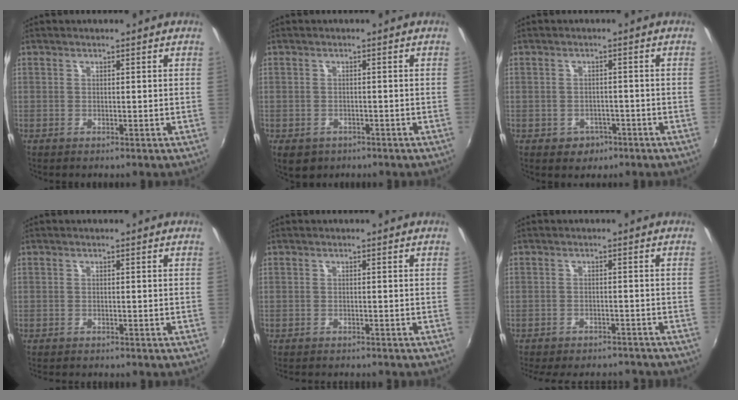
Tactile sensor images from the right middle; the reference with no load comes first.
{"total": 4.7, "force": [-2.6, 3.3, 2.0], "torque": [-0.045, -0.015, -0.034]}
{"total": 3.9, "force": [-2.0, 3.2, 1.0], "torque": [-0.030, 0.003, -0.023]}
{"total": 3.2, "force": [-3.0, 0.6, 1.0], "torque": [-0.027, -0.015, -0.050]}
{"total": 5.2, "force": [-4.8, 0.9, 1.8], "torque": [-0.044, -0.017, -0.072]}
{"total": 14.6, "force": [-12.6, 4.7, 5.6], "torque": [-0.126, -0.013, -0.168]}